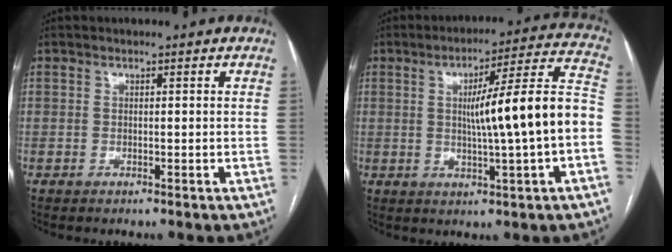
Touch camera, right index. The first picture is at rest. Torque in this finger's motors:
{"motor_torque": [1.20, -0.49, 0.68, 0.16]}